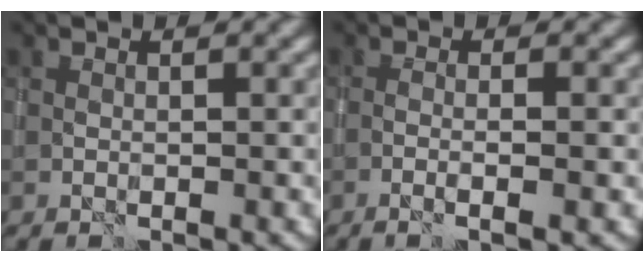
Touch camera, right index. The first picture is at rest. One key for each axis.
{"total": 2.2, "fx": -0.8, "fy": 0.2, "fz": 2.1, "tx": -0.032, "ty": 0.005, "tz": -0.021}